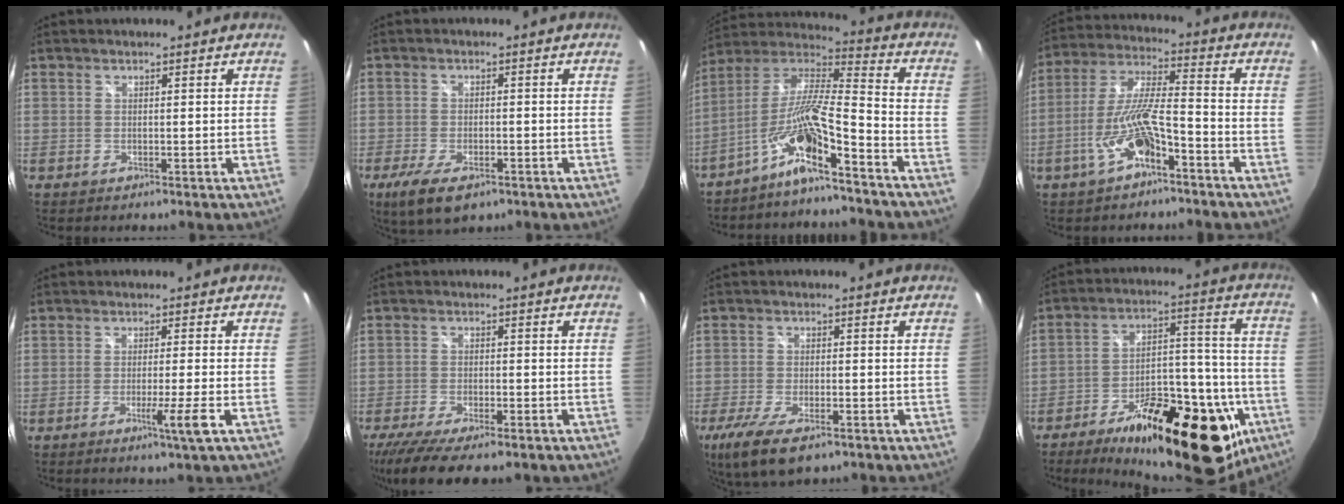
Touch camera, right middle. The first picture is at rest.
{"total": 8.0, "force": [-4.5, 3.2, 5.7], "torque": [-0.130, -0.030, -0.079]}
{"total": 11.2, "force": [-7.0, -0.2, 8.8], "torque": [-0.160, 0.002, -0.134]}
{"total": 11.0, "force": [-5.9, 2.6, 9.0], "torque": [-0.195, 0.001, -0.104]}
{"total": 4.1, "force": [-1.4, -1.5, 3.6], "torque": [-0.064, -0.010, -0.027]}
{"total": 12.2, "force": [-8.9, 3.2, 7.7], "torque": [-0.169, -0.052, -0.147]}
{"total": 10.5, "force": [-6.2, 3.9, 7.5], "torque": [-0.171, -0.040, -0.111]}
{"total": 30.5, "force": [-16.6, 12.4, 22.4], "torque": [-0.314, 0.015, -0.229]}